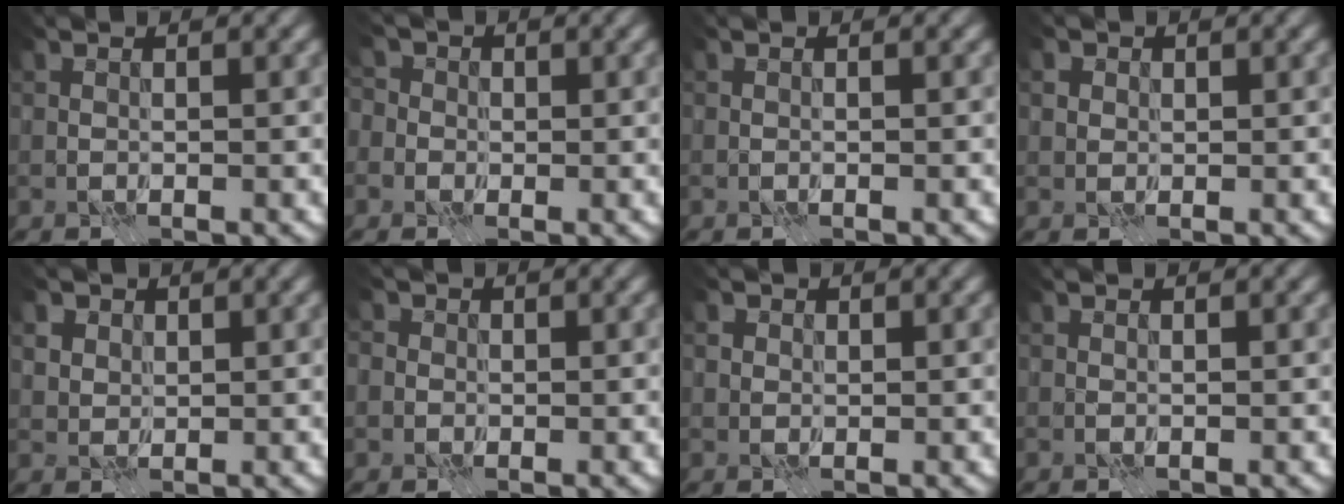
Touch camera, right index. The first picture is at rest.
{"total": 4.7, "force": [1.5, 4.0, 2.0], "torque": [-0.023, 0.032, -0.017]}
{"total": 0.0}
{"total": 0.7, "force": [0.4, 0.5, 0.1], "torque": [-0.002, -0.001, 0.013]}
{"total": 2.8, "force": [1.8, 1.9, 1.1], "torque": [-0.030, 0.003, 0.032]}
{"total": 3.0, "force": [0.7, 2.7, 1.1], "torque": [-0.002, 0.023, -0.016]}
{"total": 0.0}
{"total": 0.0}